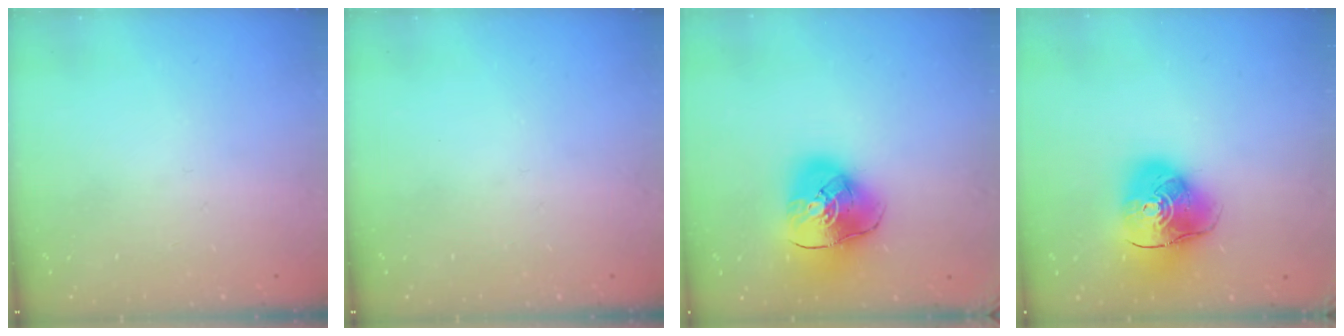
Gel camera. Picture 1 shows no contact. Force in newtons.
{"total": 0.0}
{"total": 15.0, "press": 14.8, "slide": 2.2}
{"total": 12.7, "press": 12.6, "slide": 2.0}